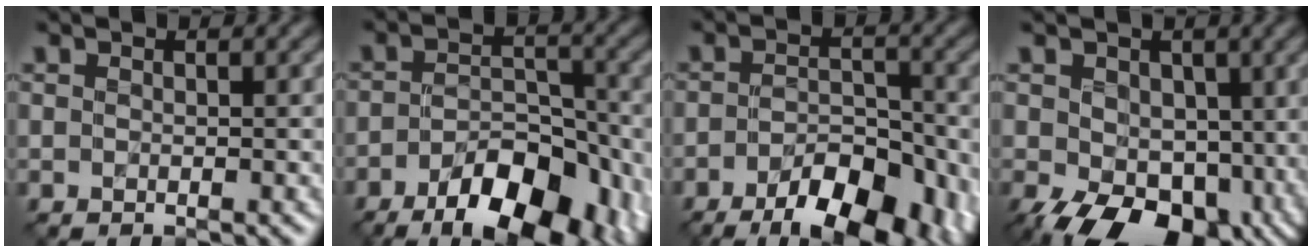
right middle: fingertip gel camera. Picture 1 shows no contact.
{"total": 10.2, "force": [-5.6, 4.7, 7.2], "torque": [-0.107, -0.006, -0.077]}
{"total": 8.4, "force": [-4.6, 3.5, 6.0], "torque": [-0.086, -0.003, -0.068]}
{"total": 11.9, "force": [-3.6, 7.5, 8.5], "torque": [-0.140, -0.037, -0.051]}